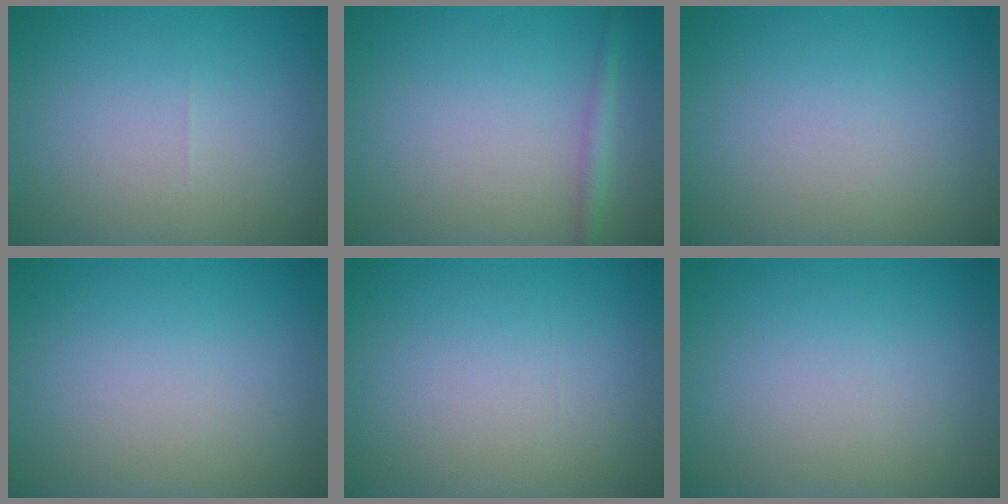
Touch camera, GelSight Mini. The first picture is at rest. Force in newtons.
{"total": 1.5, "press": 1.5, "slide": 0.0}
{"total": 0.0}
{"total": 0.0}
{"total": 0.0}
{"total": 0.0}